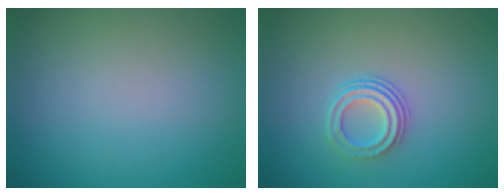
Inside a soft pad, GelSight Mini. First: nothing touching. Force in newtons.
{"total": 3.0, "press": 2.2, "slide": 2.0}